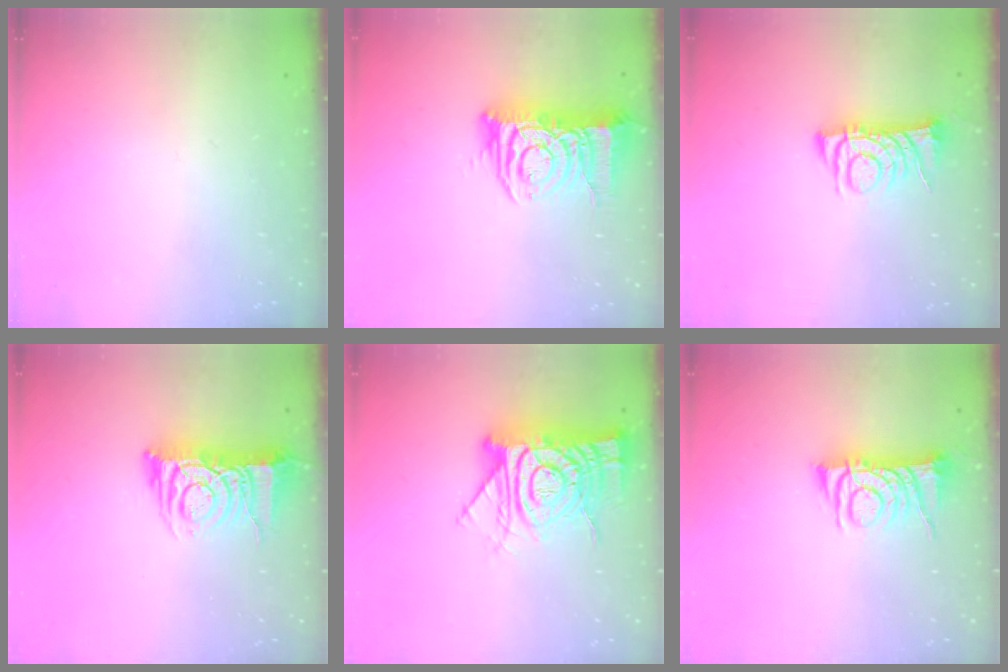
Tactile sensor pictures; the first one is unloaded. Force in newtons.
{"total": 11.9, "press": 11.9, "slide": 1.2}
{"total": 8.0, "press": 7.9, "slide": 1.1}
{"total": 10.2, "press": 10.1, "slide": 1.3}
{"total": 18.4, "press": 18.3, "slide": 1.8}
{"total": 8.3, "press": 8.3, "slide": 0.4}